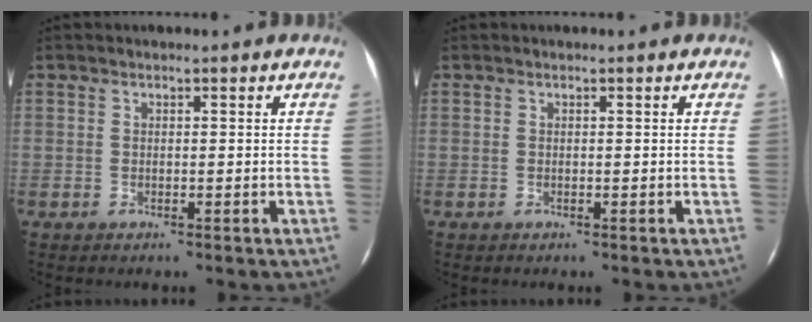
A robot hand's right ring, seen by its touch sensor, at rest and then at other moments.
{"total": 0.0}